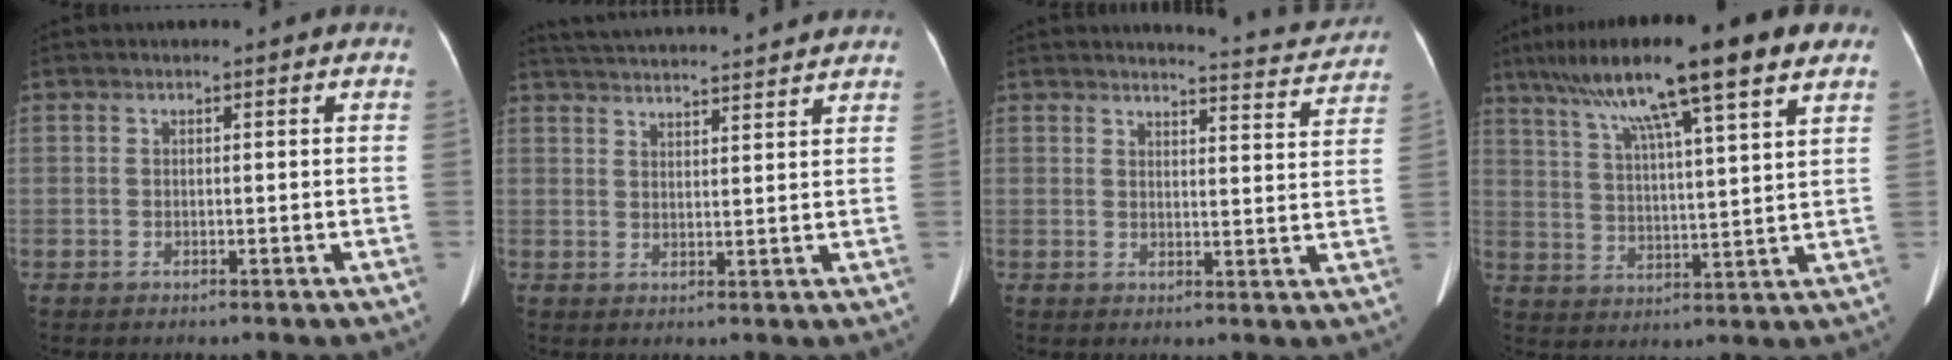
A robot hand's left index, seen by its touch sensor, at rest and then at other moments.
{"total": 16.3, "force": [15.4, 0.5, 5.3], "torque": [-0.100, 0.023, 0.215]}
{"total": 7.9, "force": [7.9, 0.0, 0.5], "torque": [-0.013, -0.025, 0.083]}
{"total": 18.0, "force": [11.7, 1.0, 13.6], "torque": [-0.229, 0.041, 0.178]}